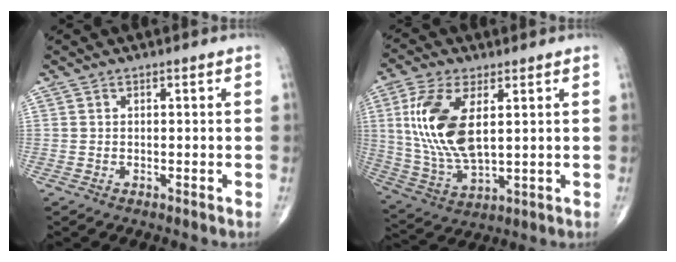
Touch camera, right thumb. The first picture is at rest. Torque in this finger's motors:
{"motor_torque": [0.08, 2.24, 1.87, 0.58, 0.62]}